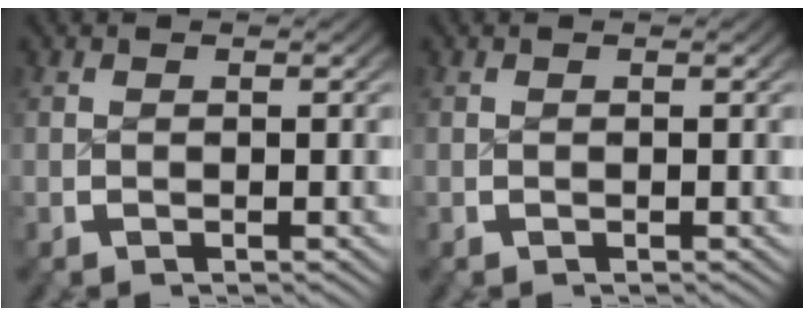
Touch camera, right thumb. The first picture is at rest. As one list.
[{"total": 0.0}]